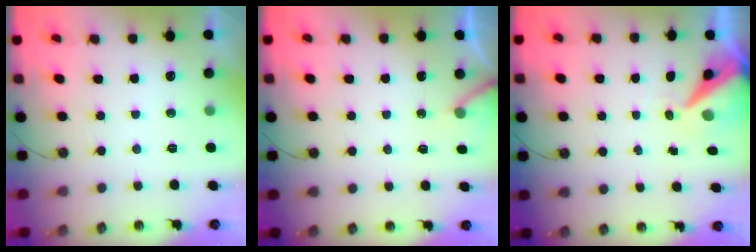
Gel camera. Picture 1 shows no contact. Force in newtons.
{"total": 4.8, "press": 4.8, "slide": 0.3}
{"total": 8.6, "press": 8.5, "slide": 1.2}